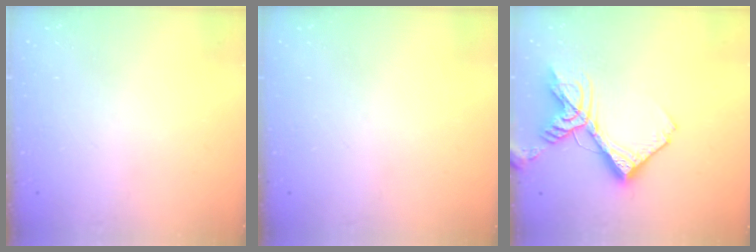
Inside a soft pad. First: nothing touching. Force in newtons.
{"total": 0.0}
{"total": 14.2, "press": 14.1, "slide": 1.8}